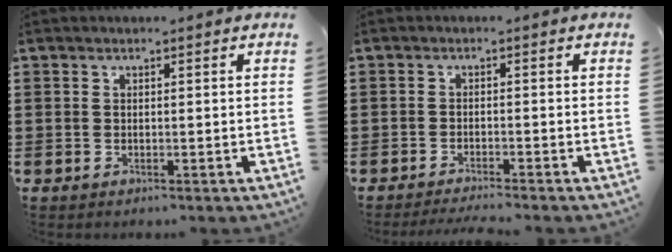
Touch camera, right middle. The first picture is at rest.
{"total": 1.7, "force": [-1.6, -0.2, 0.5], "torque": [-0.008, 0.000, -0.030]}